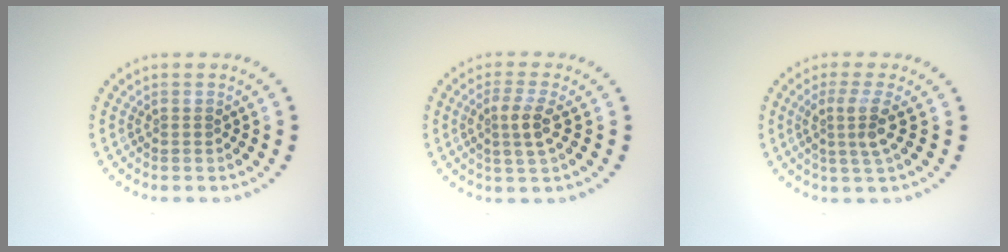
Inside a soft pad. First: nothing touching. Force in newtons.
{"total": 2.4, "press": 2.2, "slide": 1.0}
{"total": 2.7, "press": 2.0, "slide": 1.7}